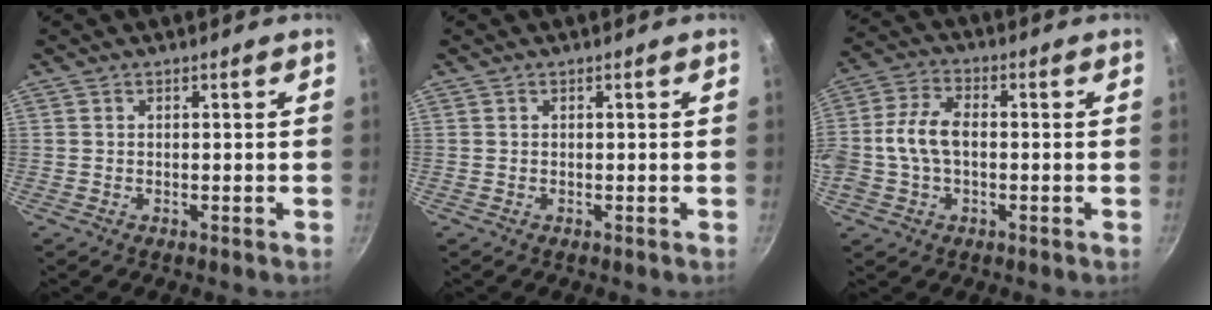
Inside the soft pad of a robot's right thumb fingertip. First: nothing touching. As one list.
[{"total": 0.0}, {"total": 9.2, "force": [-0.5, 5.7, 7.3], "torque": [-0.156, 0.026, -0.015]}]